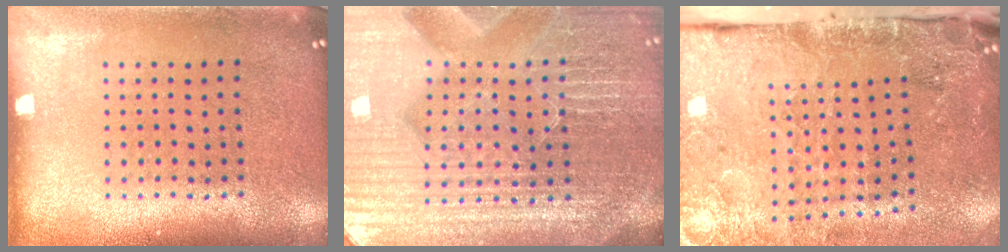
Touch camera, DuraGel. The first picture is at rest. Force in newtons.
{"total": 6.0, "press": 5.5, "slide": 2.5}
{"total": 3.9, "press": 3.4, "slide": 1.8}